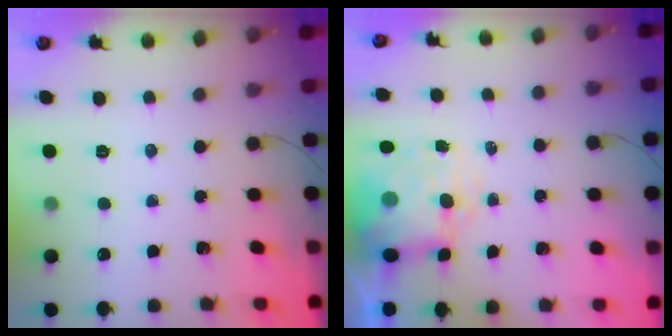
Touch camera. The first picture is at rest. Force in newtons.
{"total": 8.1, "press": 7.9, "slide": 1.9}